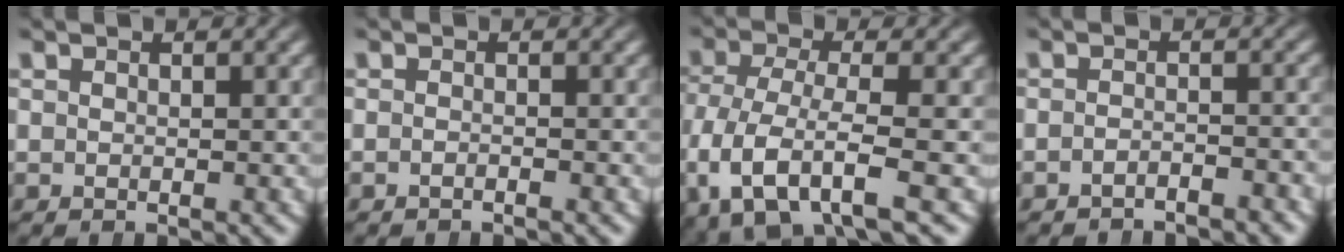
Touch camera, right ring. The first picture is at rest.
{"total": 0.5, "force": [-0.5, -0.1, 0.1], "torque": [0.003, 0.006, -0.014]}
{"total": 8.1, "force": [-3.0, 5.5, 5.1], "torque": [-0.146, -0.047, -0.032]}
{"total": 1.9, "force": [-1.9, 0.1, 0.4], "torque": [0.005, 0.003, -0.037]}